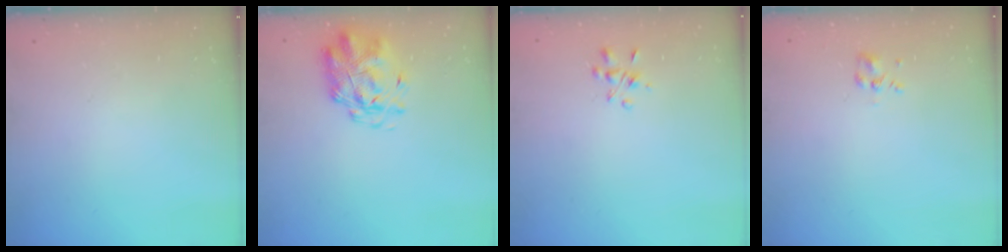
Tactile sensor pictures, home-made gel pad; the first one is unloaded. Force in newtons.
{"total": 2.9, "press": 2.8, "slide": 0.7}
{"total": 3.0, "press": 2.9, "slide": 0.8}
{"total": 2.3, "press": 2.2, "slide": 0.8}